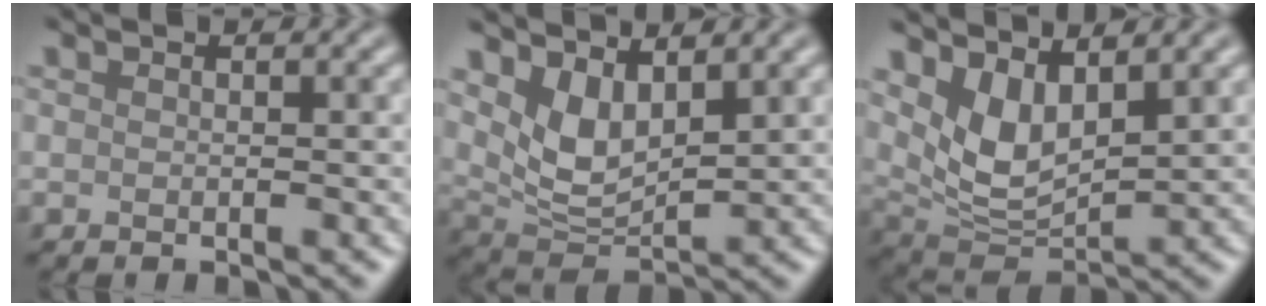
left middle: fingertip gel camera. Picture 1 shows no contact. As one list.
[{"total": 4.7, "force": [2.2, 2.5, 3.3], "torque": [-0.072, -0.013, 0.047]}, {"total": 5.3, "force": [2.4, 2.7, 3.8], "torque": [-0.085, -0.015, 0.052]}]